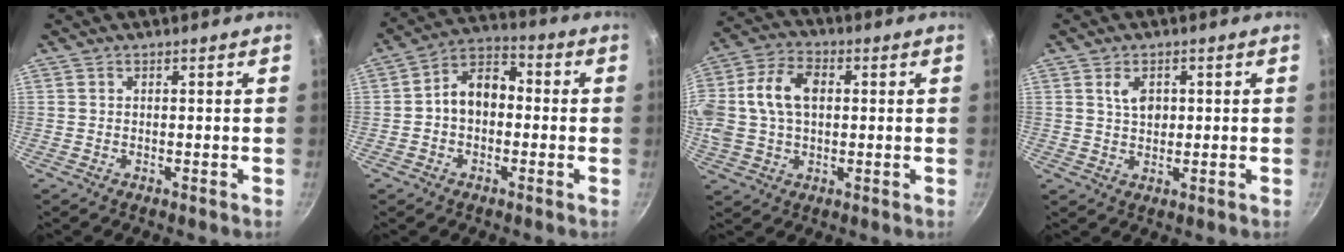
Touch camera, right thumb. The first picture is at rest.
{"total": 9.2, "force": [-0.5, 6.6, 6.4], "torque": [-0.070, 0.036, -0.027]}
{"total": 15.9, "force": [2.1, 10.9, 11.4], "torque": [-0.233, 0.029, 0.030]}
{"total": 4.1, "force": [1.0, 2.7, 2.9], "torque": [-0.036, -0.004, 0.019]}